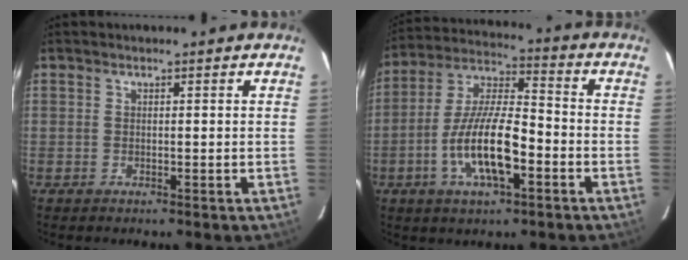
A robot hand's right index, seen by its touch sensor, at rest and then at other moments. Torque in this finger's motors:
{"motor_torque": [1.41, -0.73, 1.05, 0.21]}